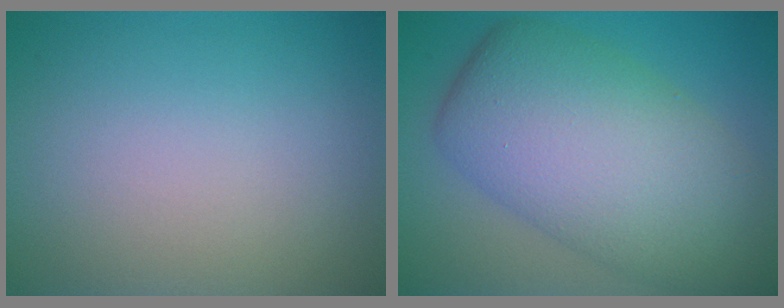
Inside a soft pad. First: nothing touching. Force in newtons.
{"total": 11.1, "press": 11.1, "slide": 0.5}